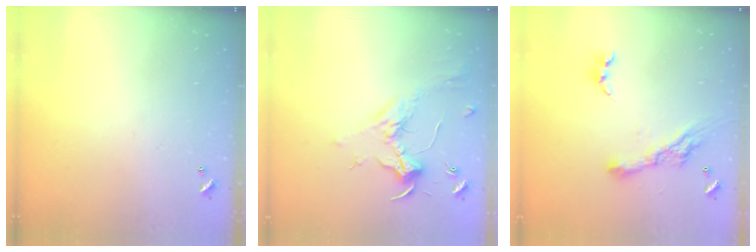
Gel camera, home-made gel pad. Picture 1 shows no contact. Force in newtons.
{"total": 1.9, "press": 1.7, "slide": 0.7}
{"total": 9.2, "press": 9.1, "slide": 1.0}